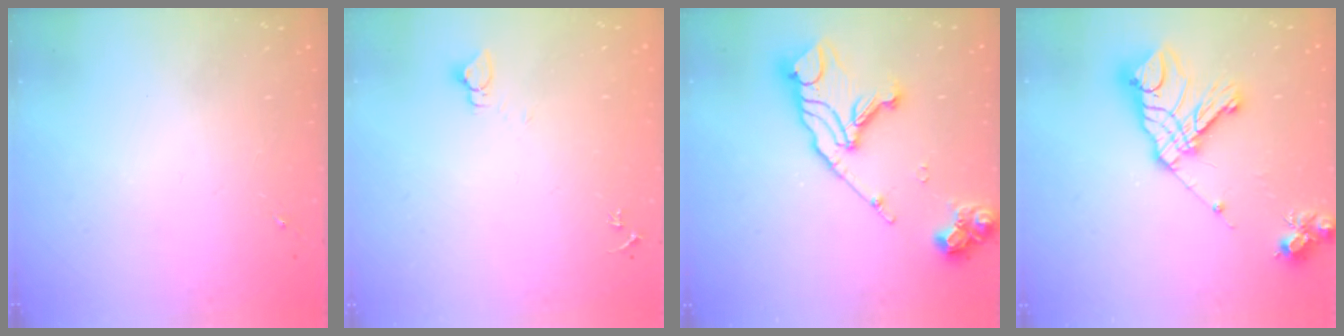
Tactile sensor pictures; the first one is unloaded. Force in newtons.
{"total": 2.7, "press": 2.7, "slide": 0.2}
{"total": 19.5, "press": 19.4, "slide": 2.1}
{"total": 19.8, "press": 19.6, "slide": 2.6}